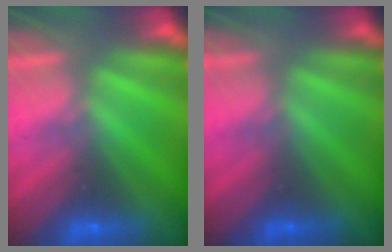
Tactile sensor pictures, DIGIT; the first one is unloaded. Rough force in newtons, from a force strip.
{"total": 2.5}